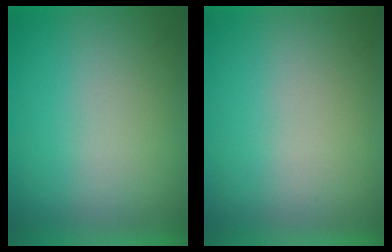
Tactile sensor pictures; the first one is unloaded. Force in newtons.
{"total": 0.0}